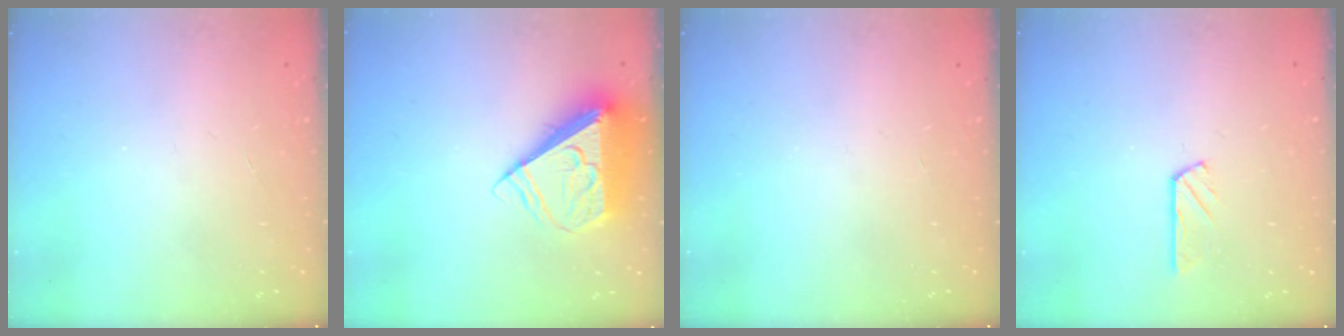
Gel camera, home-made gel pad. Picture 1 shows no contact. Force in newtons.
{"total": 10.1, "press": 10.0, "slide": 1.3}
{"total": 0.0}
{"total": 2.7, "press": 2.7, "slide": 0.3}